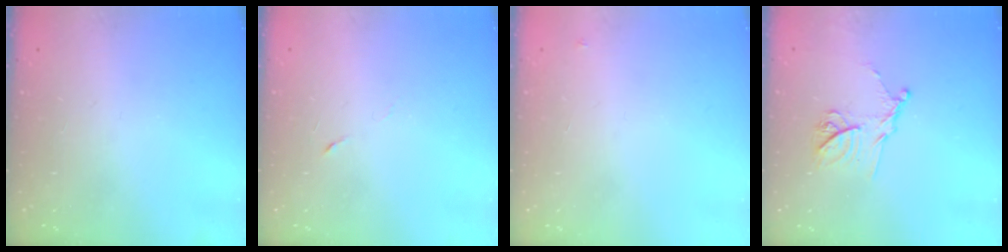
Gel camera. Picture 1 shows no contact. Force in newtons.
{"total": 2.9, "press": 2.7, "slide": 1.0}
{"total": 2.6, "press": 2.6, "slide": 0.2}
{"total": 12.6, "press": 12.5, "slide": 0.9}